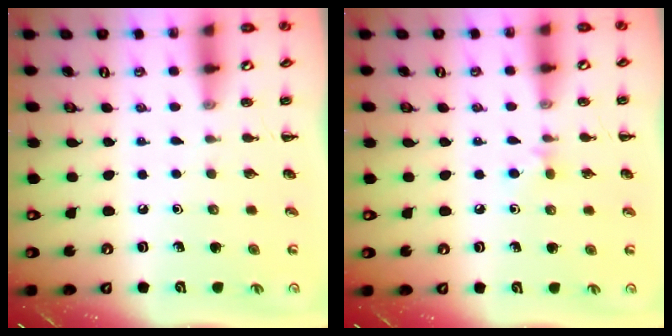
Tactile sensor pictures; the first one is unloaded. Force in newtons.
{"total": 4.0, "press": 3.7, "slide": 1.6}